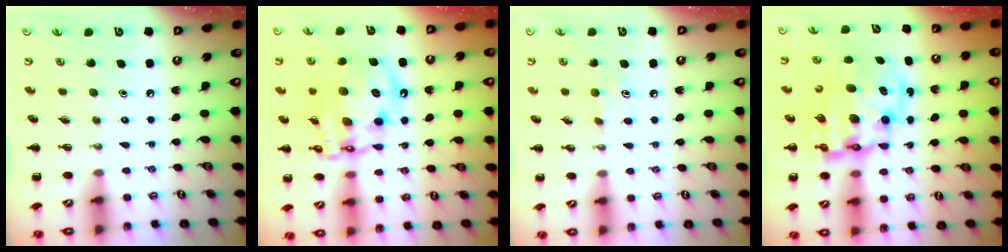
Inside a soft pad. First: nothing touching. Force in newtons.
{"total": 16.3, "press": 15.8, "slide": 3.7}
{"total": 6.8, "press": 6.6, "slide": 1.5}
{"total": 13.5, "press": 13.1, "slide": 3.4}